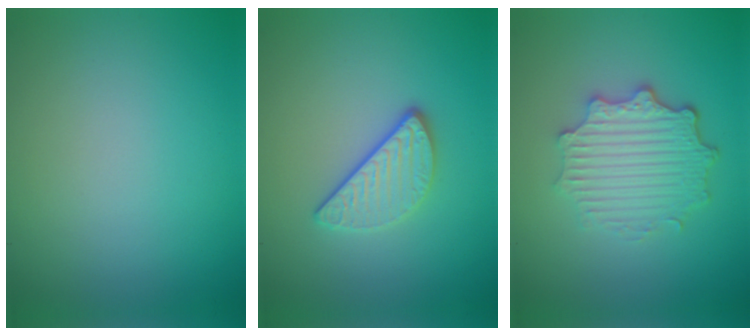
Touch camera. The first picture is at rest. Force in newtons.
{"total": 2.9, "press": 2.4, "slide": 1.6}
{"total": 4.7, "press": 3.7, "slide": 2.9}